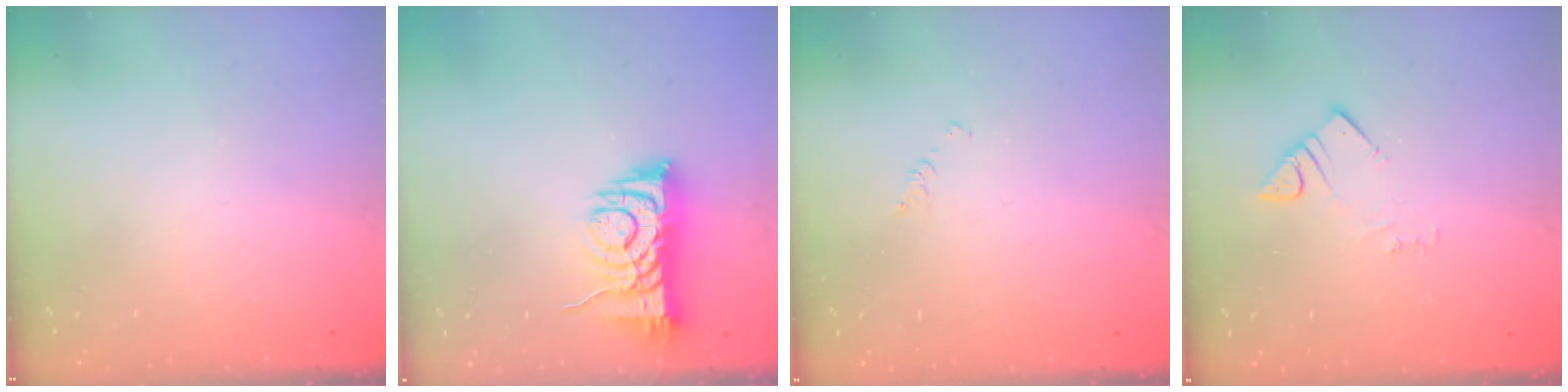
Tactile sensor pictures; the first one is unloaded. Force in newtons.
{"total": 7.6, "press": 7.5, "slide": 1.2}
{"total": 1.2, "press": 1.2, "slide": 0.2}
{"total": 2.8, "press": 2.8, "slide": 0.2}